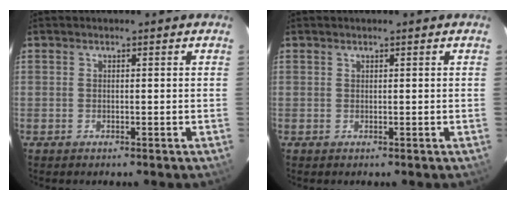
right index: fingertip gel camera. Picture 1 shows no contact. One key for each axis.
{"total": 0.0}